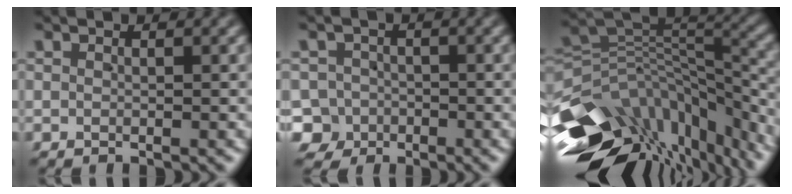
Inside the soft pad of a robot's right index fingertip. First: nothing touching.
{"total": 7.7, "force": [-3.4, 6.7, 1.7], "torque": [-0.032, -0.031, -0.053]}
{"total": 16.9, "force": [-7.5, 10.6, 10.8], "torque": [-0.165, -0.048, -0.096]}